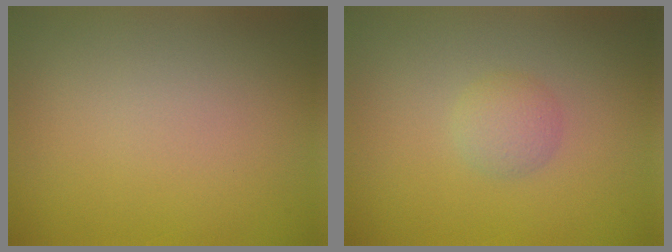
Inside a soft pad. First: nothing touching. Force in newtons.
{"total": 1.5, "press": 1.5, "slide": 0.1}